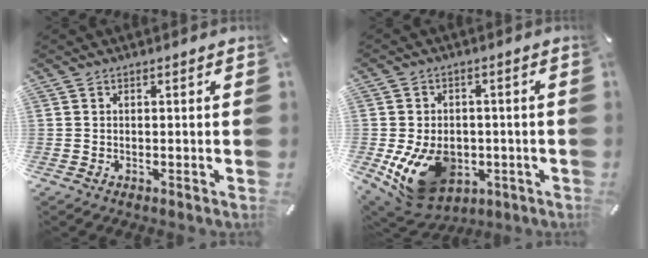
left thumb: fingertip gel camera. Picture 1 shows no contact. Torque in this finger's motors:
{"motor_torque": [1.01, 2.22, 0.93, 0.22, 0.42]}